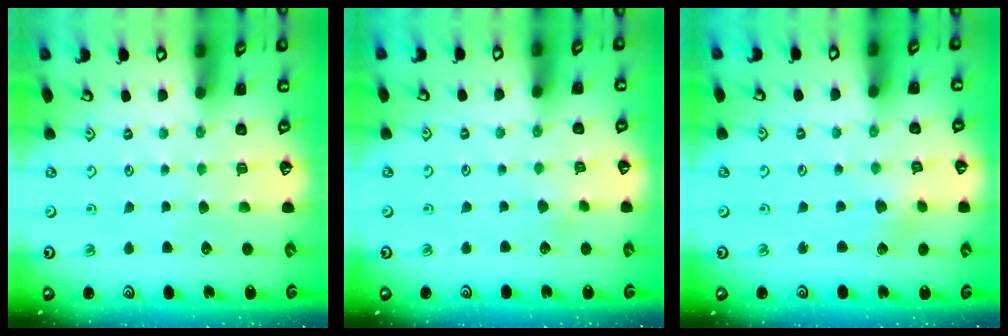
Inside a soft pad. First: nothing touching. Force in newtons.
{"total": 1.7, "press": 1.7, "slide": 0.1}
{"total": 2.5, "press": 2.5, "slide": 0.4}